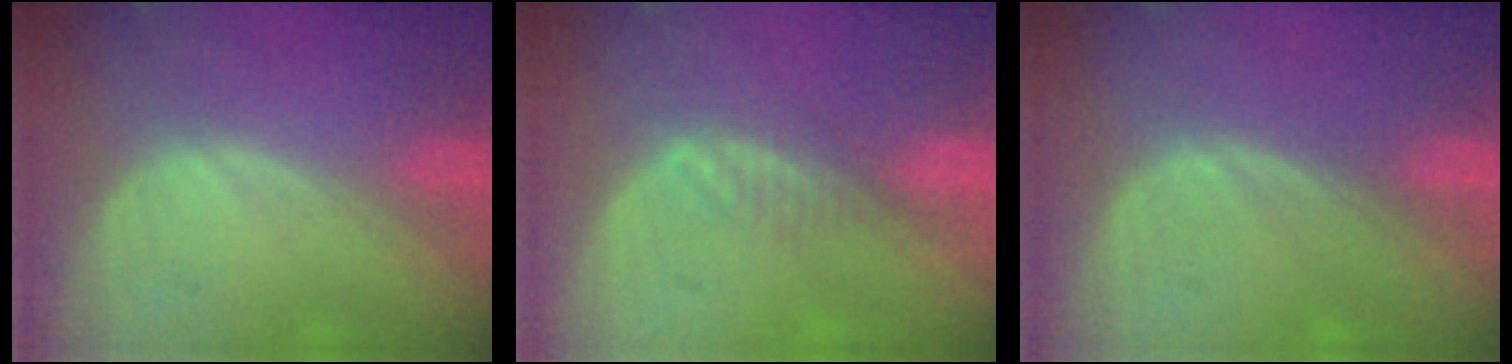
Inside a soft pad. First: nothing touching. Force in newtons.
{"total": 2.0, "press": 1.8, "slide": 0.8}
{"total": 0.0}